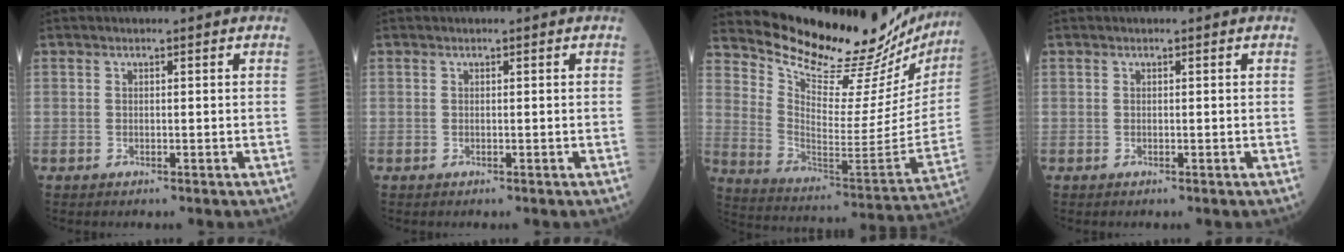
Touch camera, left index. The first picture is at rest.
{"total": 0.0}
{"total": 27.0, "force": [25.3, 5.0, 8.0], "torque": [-0.134, -0.115, 0.341]}
{"total": 0.0}